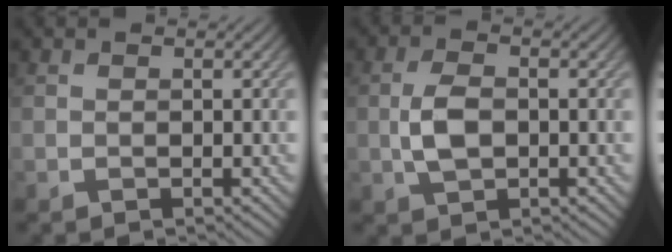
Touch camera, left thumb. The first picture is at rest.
{"total": 4.1, "force": [-0.3, 2.3, 3.4], "torque": [-0.085, 0.004, -0.008]}